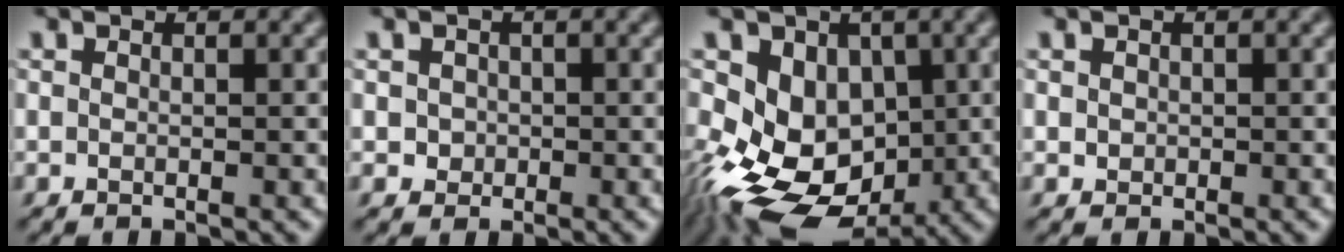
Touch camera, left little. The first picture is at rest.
{"total": 1.2, "force": [0.0, 1.1, 0.3], "torque": [-0.002, -0.001, 0.002]}
{"total": 11.7, "force": [-3.5, 8.2, 7.6], "torque": [-0.113, -0.010, -0.058]}
{"total": 0.6, "force": [0.1, 0.6, 0.1], "torque": [-0.001, -0.002, 0.004]}